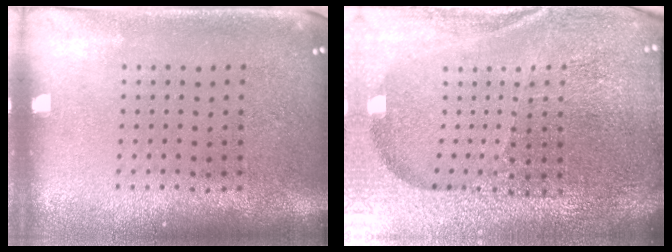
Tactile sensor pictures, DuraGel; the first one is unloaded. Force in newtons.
{"total": 5.1, "press": 4.8, "slide": 1.8}